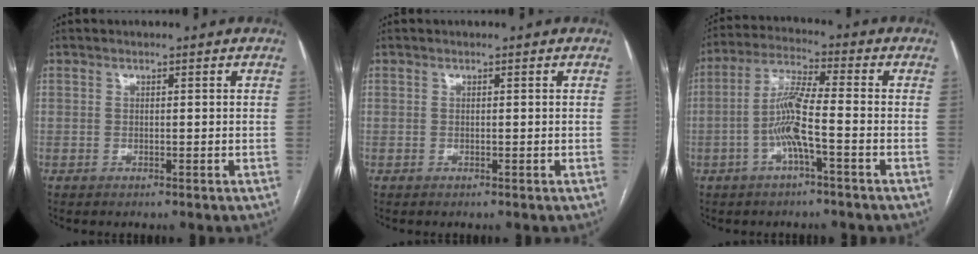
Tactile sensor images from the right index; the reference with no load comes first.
{"total": 0.0}
{"total": 7.8, "force": [-2.3, 0.5, 7.5], "torque": [-0.155, 0.014, -0.048]}